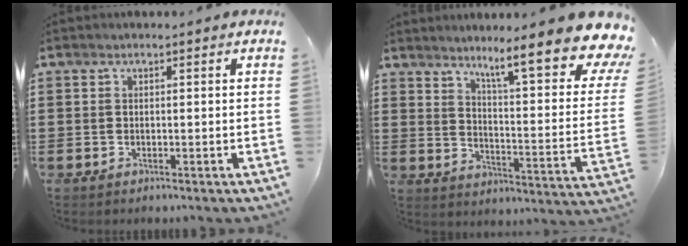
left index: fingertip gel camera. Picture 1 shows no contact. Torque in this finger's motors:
{"motor_torque": [2.14, 0.00, 1.05, 0.21]}